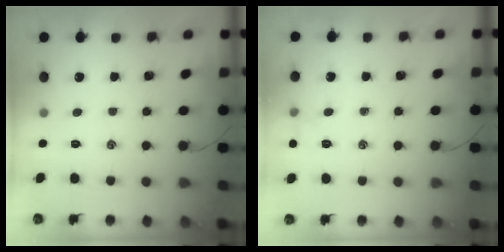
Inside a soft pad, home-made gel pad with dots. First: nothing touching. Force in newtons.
{"total": 5.0, "press": 4.8, "slide": 1.5}